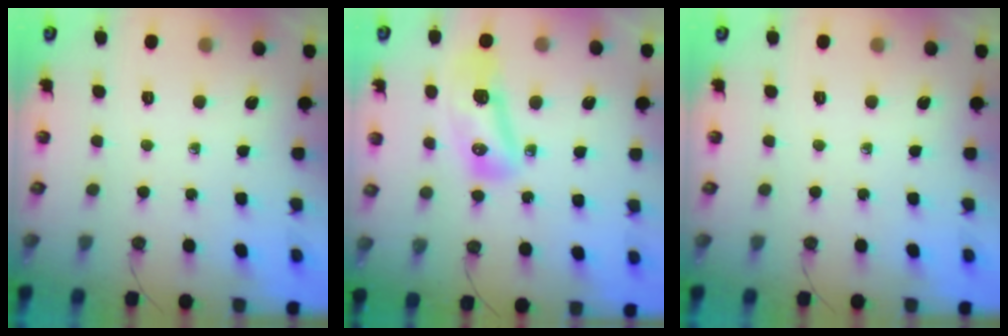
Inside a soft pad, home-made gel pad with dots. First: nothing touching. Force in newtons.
{"total": 12.4, "press": 11.5, "slide": 4.7}
{"total": 0.0}